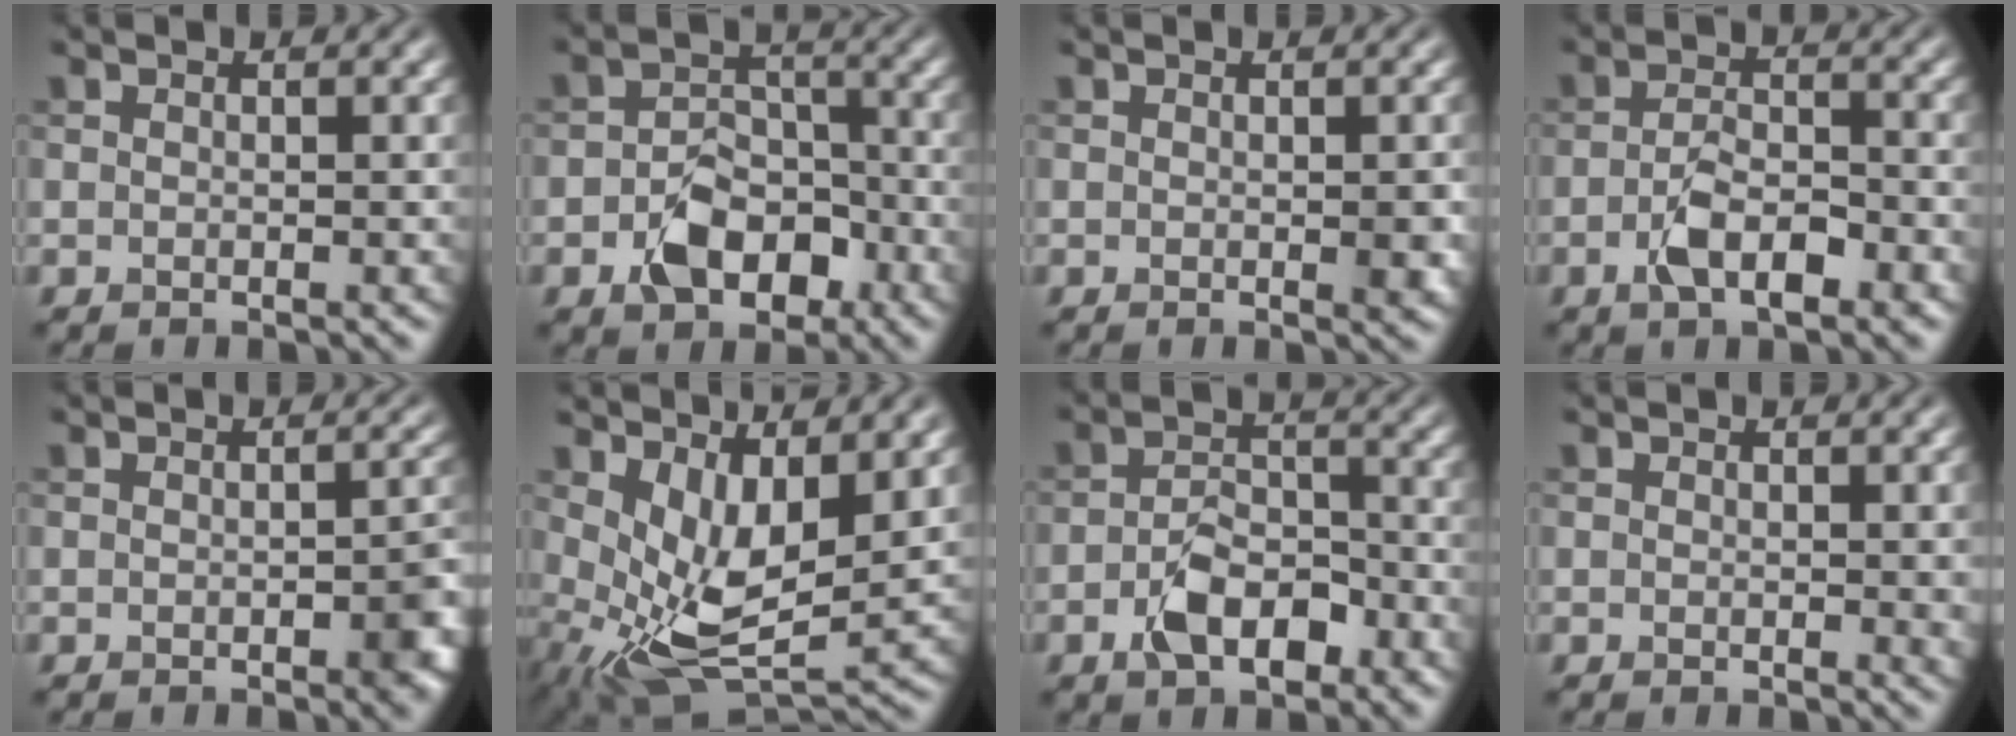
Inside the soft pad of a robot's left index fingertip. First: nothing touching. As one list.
[{"total": 5.7, "force": [-2.7, 3.6, 3.4], "torque": [-0.049, -0.003, -0.046]}, {"total": 1.1, "force": [-0.3, 0.4, 1.0], "torque": [-0.011, -0.003, -0.002]}, {"total": 4.1, "force": [-2.0, 1.7, 3.2], "torque": [-0.063, 0.001, -0.039]}, {"total": 2.7, "force": [-1.0, 1.0, 2.3], "torque": [-0.027, -0.001, -0.011]}, {"total": 7.1, "force": [1.1, 3.6, 6.0], "torque": [-0.123, -0.019, 0.028]}, {"total": 4.9, "force": [-2.5, 2.6, 3.3], "torque": [-0.058, 0.003, -0.046]}, {"total": 1.1, "force": [0.2, 0.4, 1.0], "torque": [-0.009, -0.002, 0.005]}]